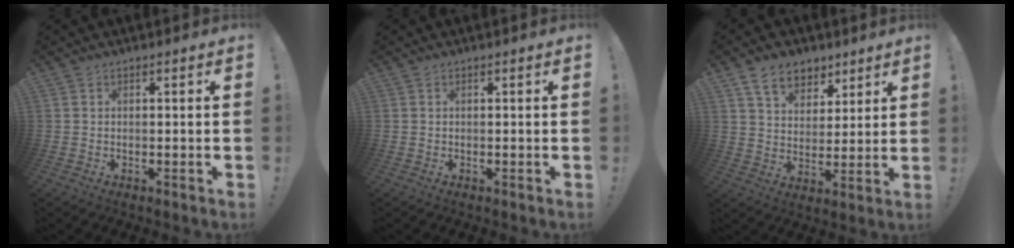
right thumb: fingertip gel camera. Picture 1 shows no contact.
{"total": 0.0}
{"total": 11.3, "force": [7.2, 7.4, 4.6], "torque": [-0.077, -0.036, 0.141]}